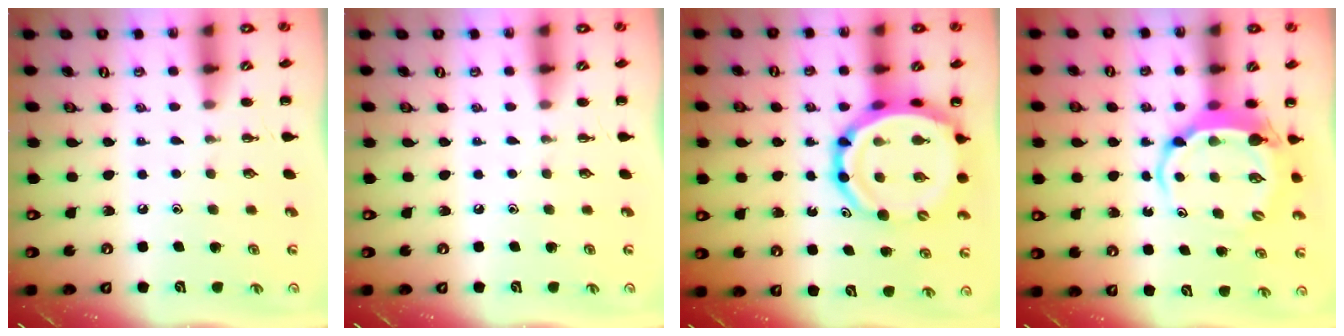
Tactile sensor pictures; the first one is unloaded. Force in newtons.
{"total": 0.0}
{"total": 17.3, "press": 16.7, "slide": 4.6}
{"total": 6.1, "press": 6.0, "slide": 0.9}